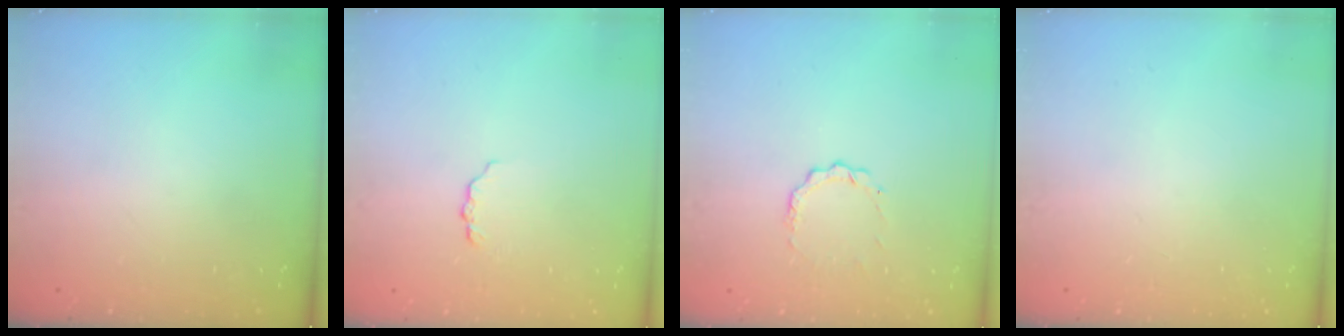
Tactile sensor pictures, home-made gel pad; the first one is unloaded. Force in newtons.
{"total": 3.3, "press": 3.3, "slide": 0.3}
{"total": 4.5, "press": 4.5, "slide": 0.3}
{"total": 0.0}